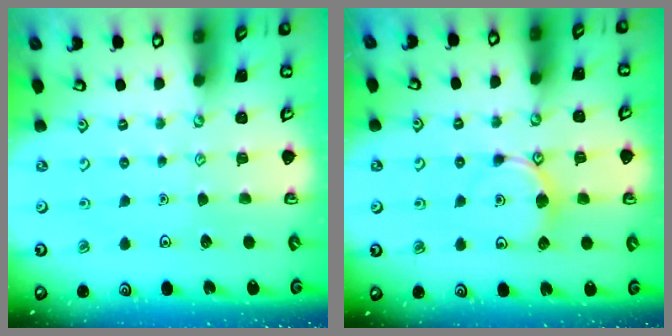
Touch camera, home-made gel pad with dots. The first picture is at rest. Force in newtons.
{"total": 7.0, "press": 6.9, "slide": 0.8}